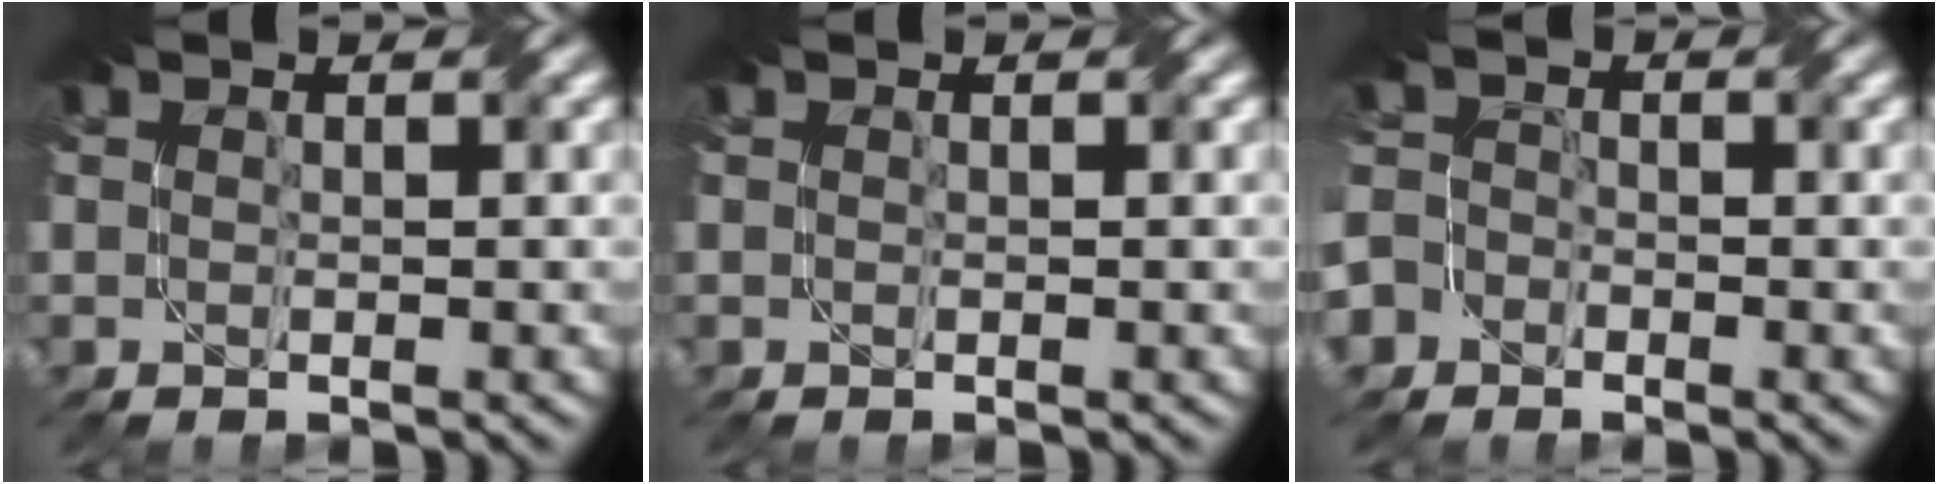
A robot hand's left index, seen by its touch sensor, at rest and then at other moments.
{"total": 0.0}
{"total": 3.7, "force": [-2.4, 2.8, 0.4], "torque": [0.002, 0.003, -0.049]}